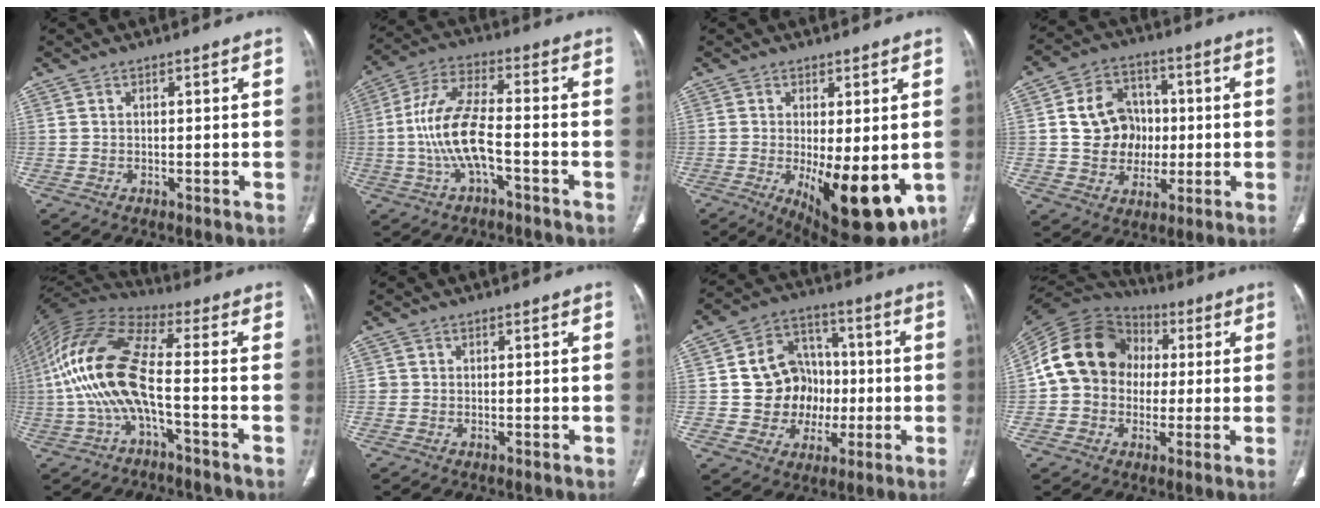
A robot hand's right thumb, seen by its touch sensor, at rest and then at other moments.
{"total": 11.8, "force": [-2.8, 4.4, 10.6], "torque": [-0.227, 0.039, -0.054]}
{"total": 14.8, "force": [-3.3, 5.7, 13.2], "torque": [-0.176, -0.028, -0.029]}
{"total": 12.9, "force": [0.4, 11.2, 6.5], "torque": [-0.067, 0.019, 0.013]}
{"total": 16.0, "force": [-2.9, 5.5, 14.8], "torque": [-0.323, 0.045, -0.062]}
{"total": 0.8, "force": [0.0, 0.8, 0.1], "torque": [0.005, 0.004, 0.000]}
{"total": 14.3, "force": [-0.8, 12.6, 6.8], "torque": [-0.061, 0.030, -0.002]}
{"total": 16.5, "force": [1.3, 14.1, 8.6], "torque": [-0.142, 0.035, 0.018]}